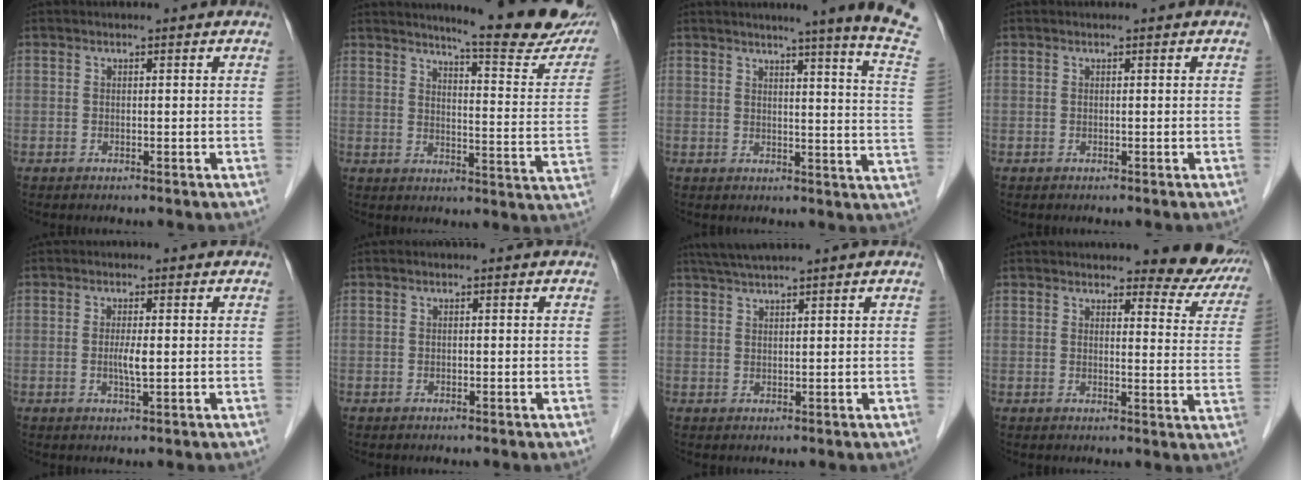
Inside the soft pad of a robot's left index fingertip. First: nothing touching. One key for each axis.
{"total": 18.5, "fx": 16.3, "fy": 0.9, "fz": 8.8, "tx": -0.111, "ty": -0.078, "tz": 0.189}
{"total": 13.3, "fx": 10.9, "fy": -2.8, "fz": 7.1, "tx": -0.095, "ty": -0.063, "tz": 0.109}
{"total": 0.0}
{"total": 2.3, "fx": -0.1, "fy": 0.2, "fz": 2.3, "tx": -0.048, "ty": -0.003, "tz": -0.002}
{"total": 0.0}
{"total": 4.4, "fx": 3.7, "fy": -0.9, "fz": 2.2, "tx": -0.041, "ty": 0.023, "tz": 0.070}
{"total": 9.7, "fx": 9.0, "fy": 2.2, "fz": 3.0, "tx": -0.007, "ty": -0.032, "tz": 0.078}